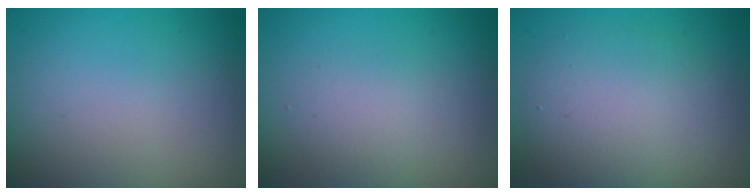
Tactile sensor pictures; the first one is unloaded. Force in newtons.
{"total": 2.1, "press": 2.1, "slide": 0.2}
{"total": 5.5, "press": 5.5, "slide": 0.2}